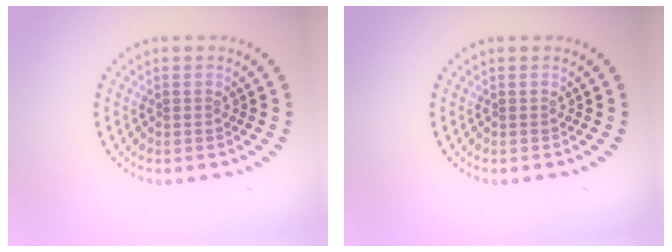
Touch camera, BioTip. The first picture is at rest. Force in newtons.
{"total": 0.0}